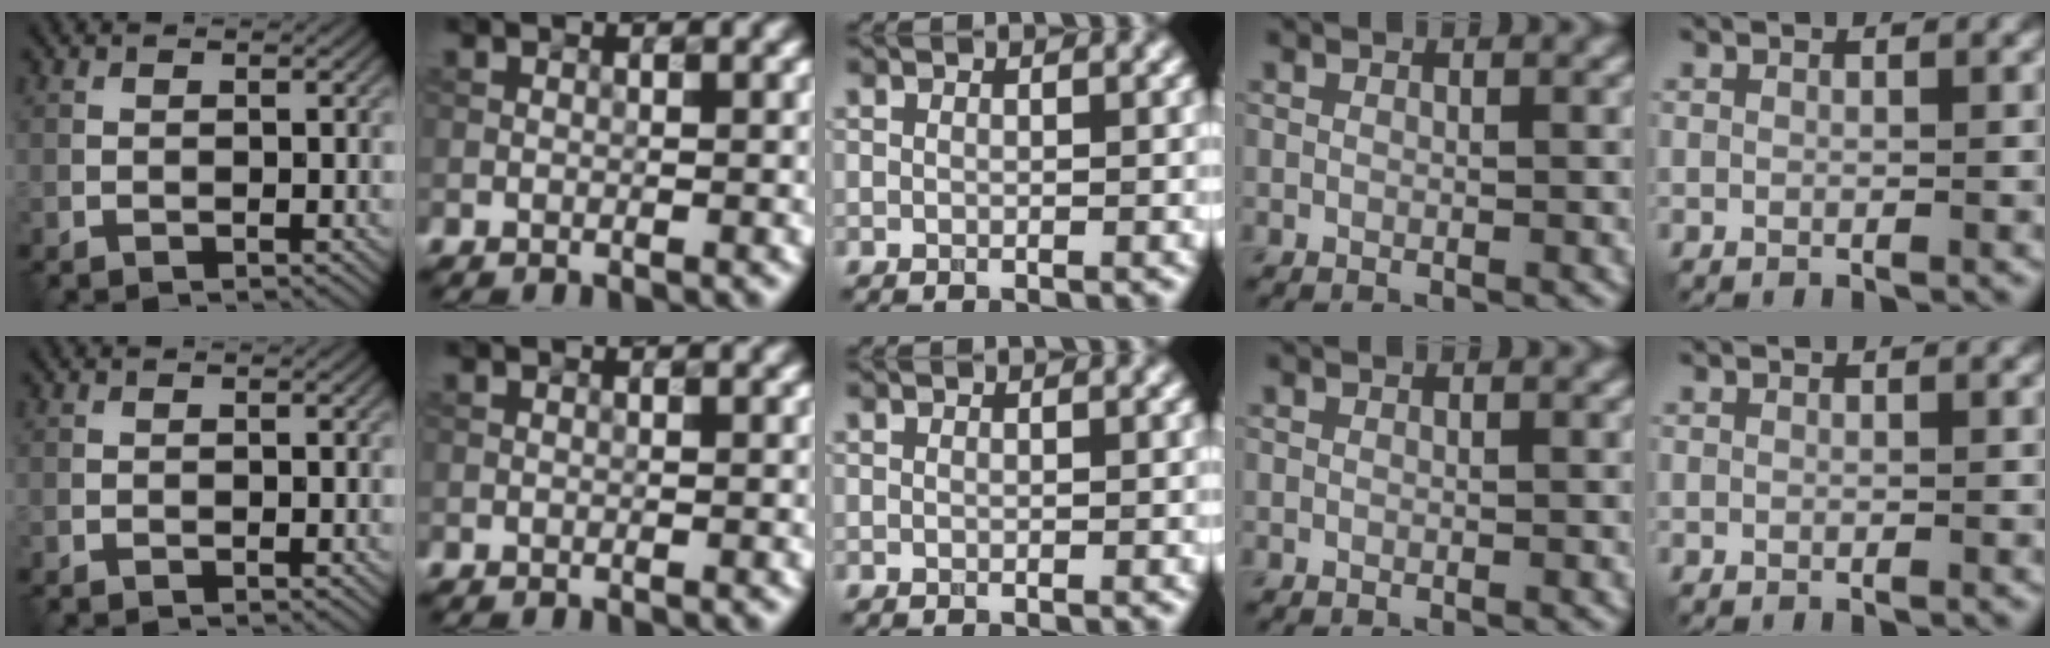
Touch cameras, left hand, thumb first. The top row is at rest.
{}